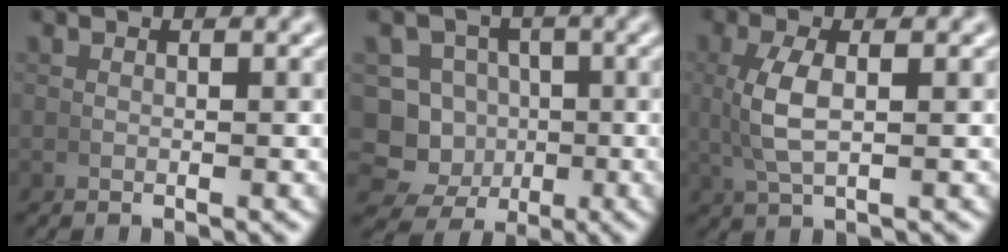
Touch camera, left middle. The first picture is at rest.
{"total": 12.0, "force": [-1.8, 11.1, 4.4], "torque": [-0.107, -0.050, -0.032]}
{"total": 3.4, "force": [0.4, 1.0, 3.2], "torque": [-0.074, 0.002, 0.015]}